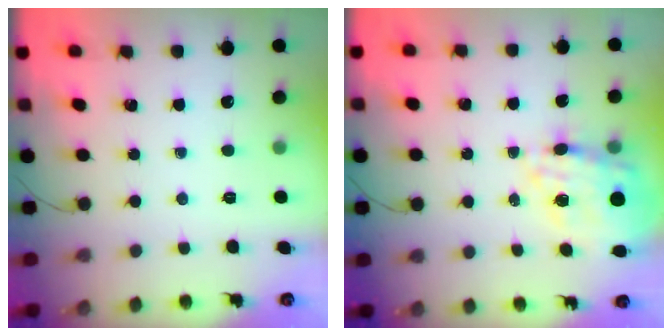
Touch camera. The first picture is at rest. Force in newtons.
{"total": 17.3, "press": 16.9, "slide": 3.8}